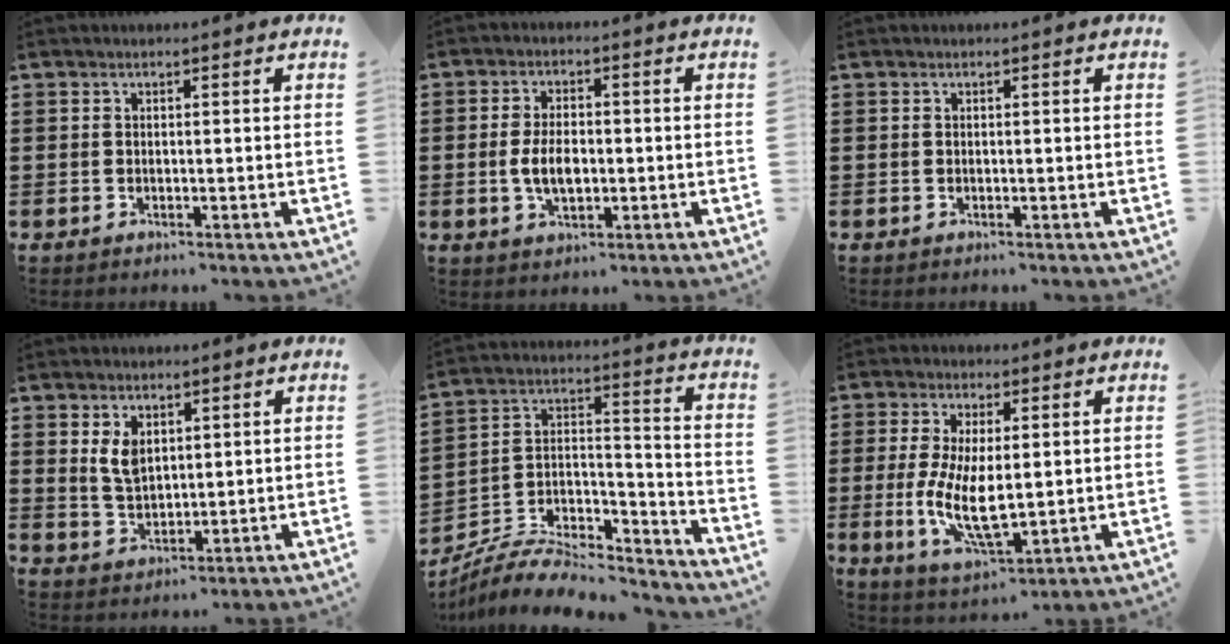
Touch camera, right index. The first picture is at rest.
{"total": 5.3, "force": [-0.6, 2.8, 4.5], "torque": [-0.089, -0.002, -0.016]}
{"total": 0.0}
{"total": 4.2, "force": [1.9, 2.5, 2.8], "torque": [-0.063, 0.007, 0.034]}
{"total": 7.1, "force": [-6.3, 2.3, 2.3], "torque": [-0.041, 0.009, -0.123]}
{"total": 9.3, "force": [-0.3, 4.0, 8.4], "torque": [-0.160, -0.011, -0.006]}